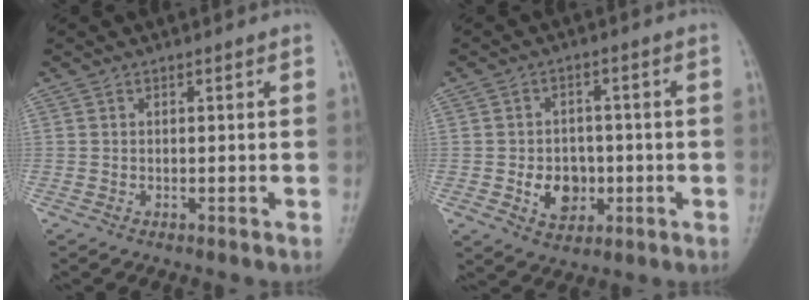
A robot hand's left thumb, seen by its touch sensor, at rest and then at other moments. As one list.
[{"total": 6.8, "force": [-1.4, 5.4, 4.0], "torque": [-0.027, 0.007, -0.017]}]